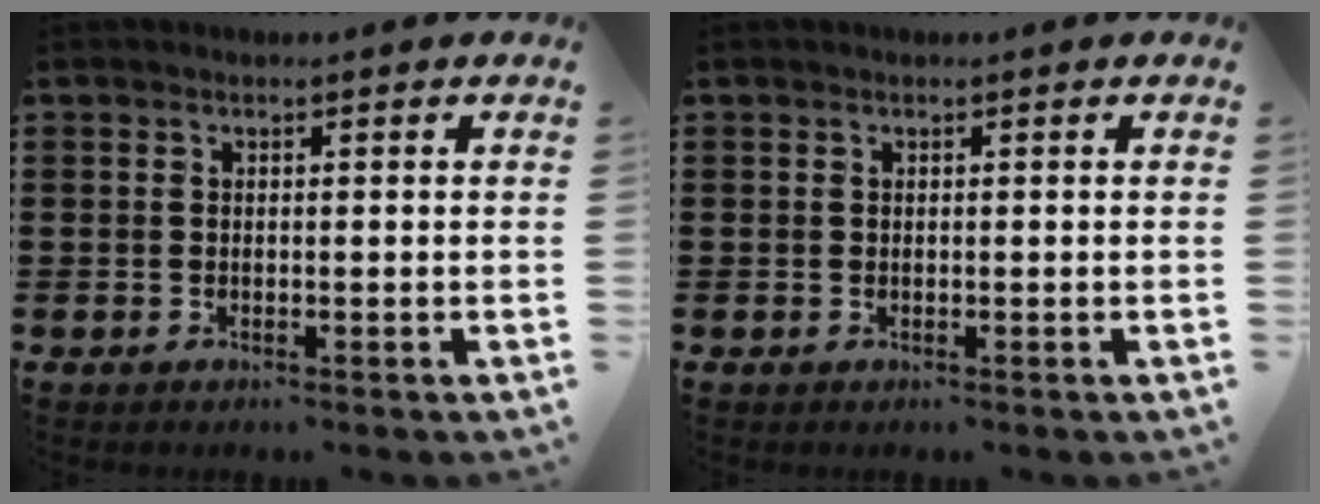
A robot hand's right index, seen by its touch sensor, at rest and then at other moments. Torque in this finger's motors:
{"motor_torque": [2.14, 0.00, 0.02, -0.01]}